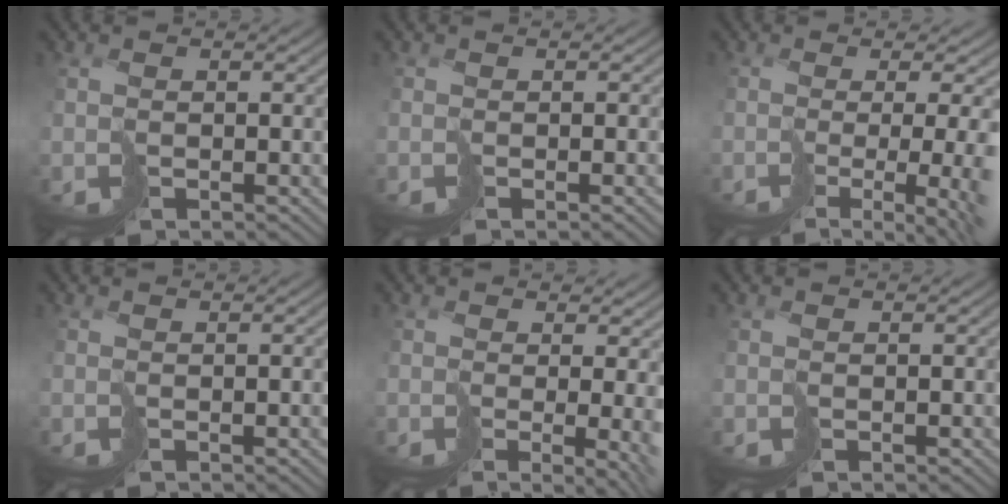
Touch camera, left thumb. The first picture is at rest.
{"total": 0.7, "force": [-0.5, -0.4, 0.2], "torque": [0.001, 0.003, -0.008]}
{"total": 10.3, "force": [-1.7, 3.8, 9.4], "torque": [-0.126, -0.032, 0.013]}
{"total": 0.9, "force": [-0.4, -0.1, 0.8], "torque": [-0.010, 0.005, -0.007]}
{"total": 6.6, "force": [0.3, 2.4, 6.1], "torque": [-0.096, -0.021, 0.033]}
{"total": 0.0}